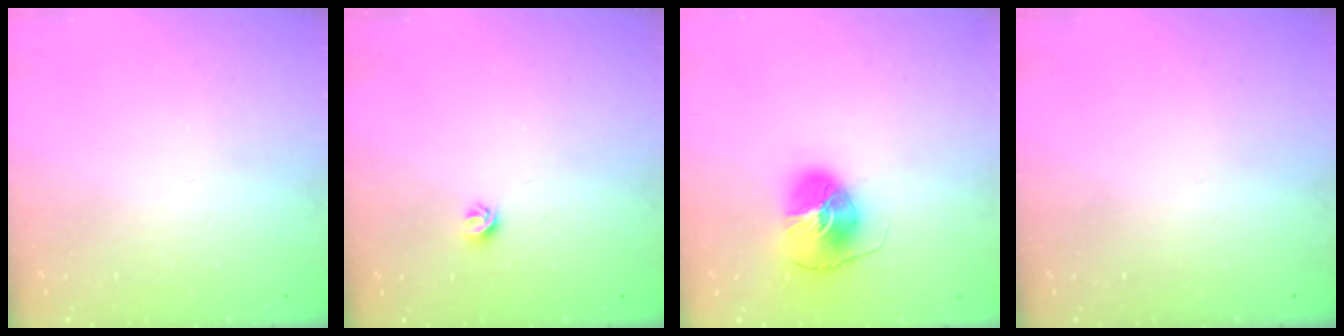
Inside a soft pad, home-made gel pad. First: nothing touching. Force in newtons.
{"total": 4.2, "press": 4.1, "slide": 0.7}
{"total": 8.2, "press": 8.1, "slide": 1.3}
{"total": 0.0}